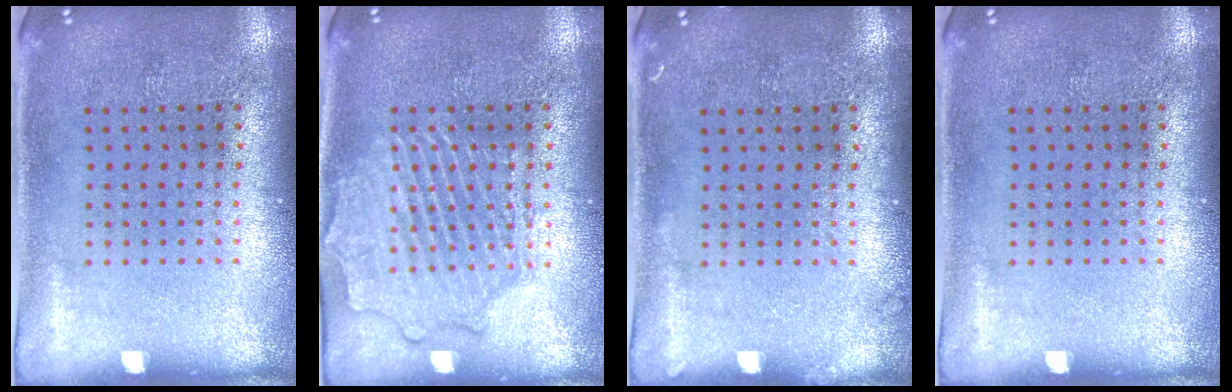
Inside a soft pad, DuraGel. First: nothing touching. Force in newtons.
{"total": 2.9, "press": 2.9, "slide": 0.3}
{"total": 0.5, "press": 0.5, "slide": 0.1}
{"total": 0.0}